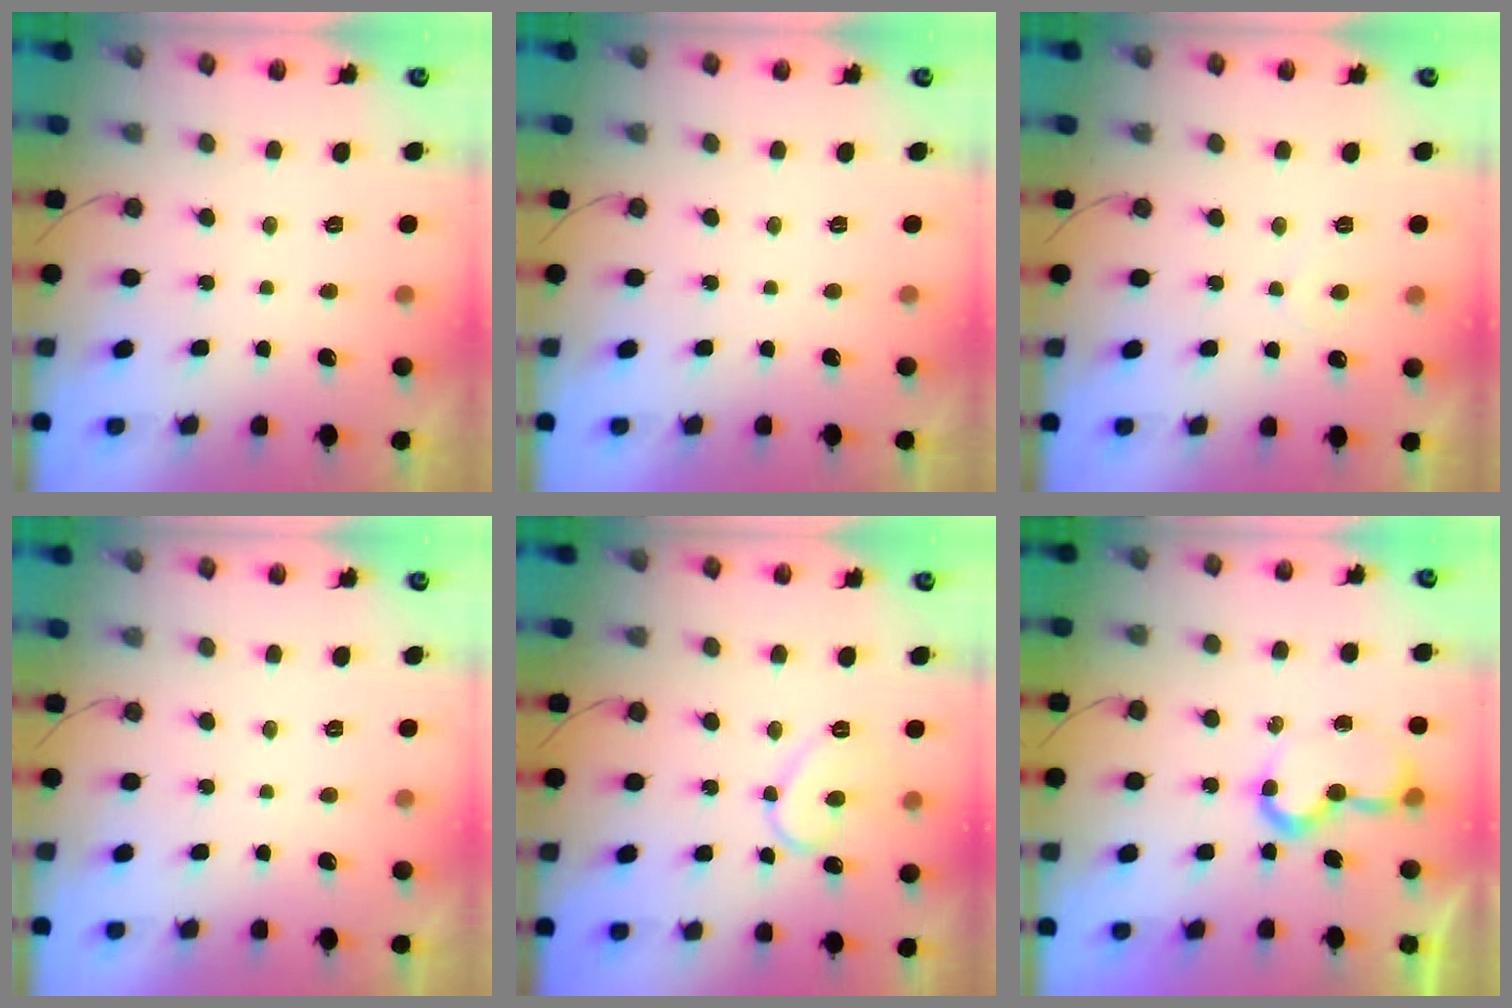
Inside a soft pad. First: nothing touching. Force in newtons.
{"total": 1.6, "press": 1.6, "slide": 0.0}
{"total": 3.6, "press": 3.6, "slide": 0.3}
{"total": 2.0, "press": 2.0, "slide": 0.1}
{"total": 10.2, "press": 10.1, "slide": 0.8}
{"total": 8.2, "press": 8.1, "slide": 0.7}